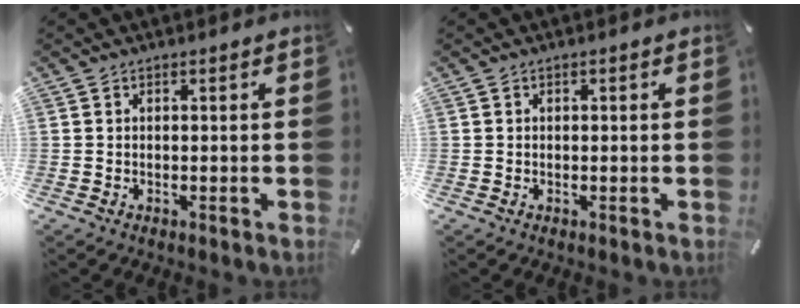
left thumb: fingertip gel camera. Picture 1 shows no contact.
{"total": 0.0}